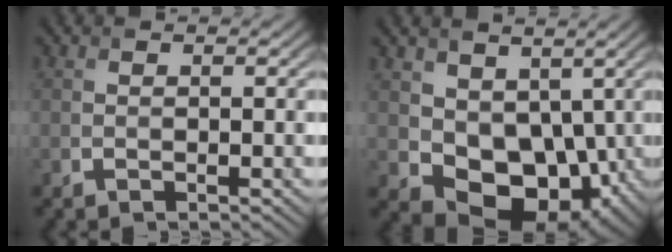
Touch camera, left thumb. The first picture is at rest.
{"total": 8.7, "force": [1.0, 6.5, 5.7], "torque": [-0.104, -0.026, 0.021]}